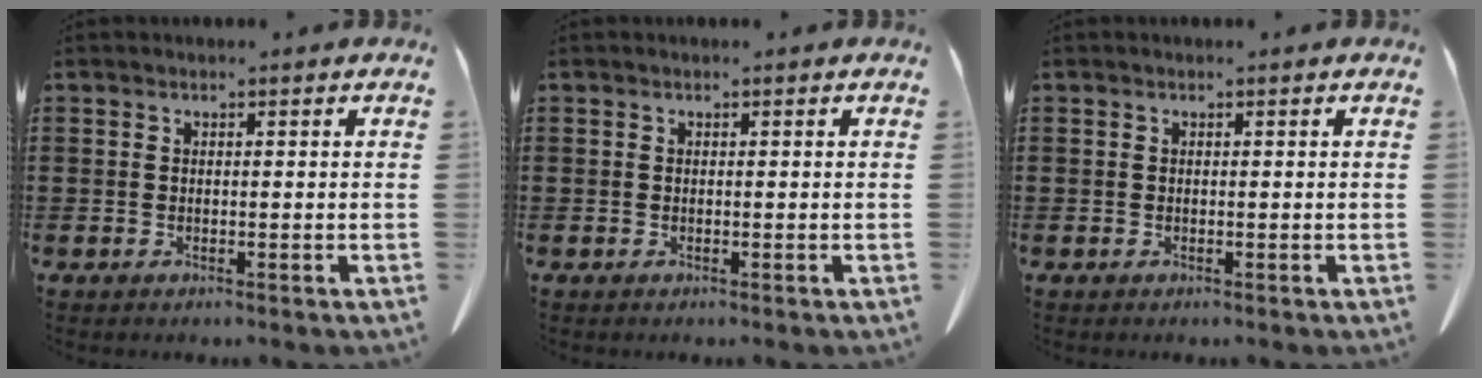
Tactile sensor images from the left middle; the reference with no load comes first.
{"total": 0.0}
{"total": 0.0}